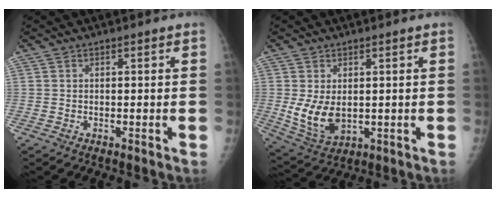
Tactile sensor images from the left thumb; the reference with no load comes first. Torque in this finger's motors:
{"motor_torque": [-0.24, 0.72, 0.76, 0.02, 0.14]}